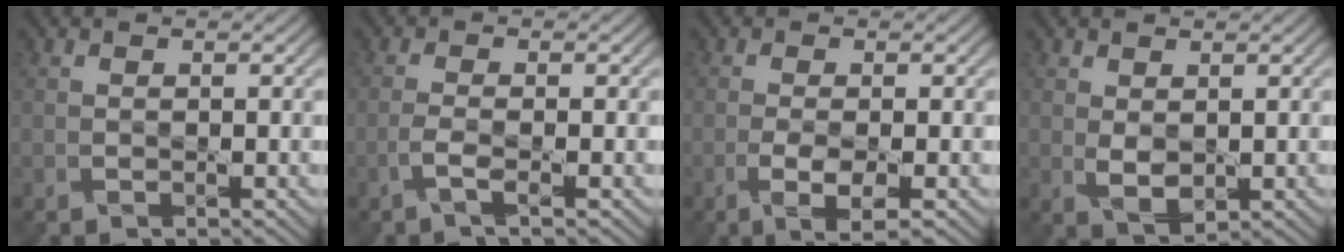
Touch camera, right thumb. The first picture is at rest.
{"total": 1.8, "force": [-1.0, -0.2, 1.4], "torque": [-0.036, 0.006, -0.029]}
{"total": 3.7, "force": [-1.6, 0.9, 3.2], "torque": [-0.068, 0.000, -0.029]}
{"total": 2.8, "force": [0.5, 1.7, 2.2], "torque": [-0.049, -0.004, 0.014]}